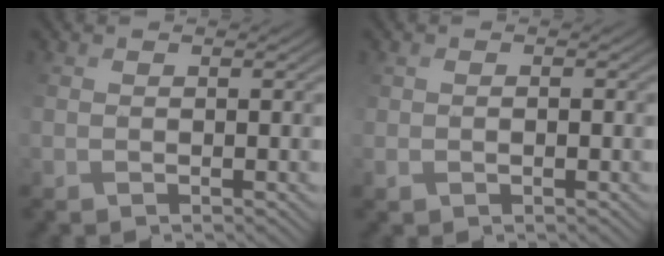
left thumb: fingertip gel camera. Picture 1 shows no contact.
{"total": 0.9, "force": [0.0, 0.9, 0.2], "torque": [0.000, -0.004, 0.000]}